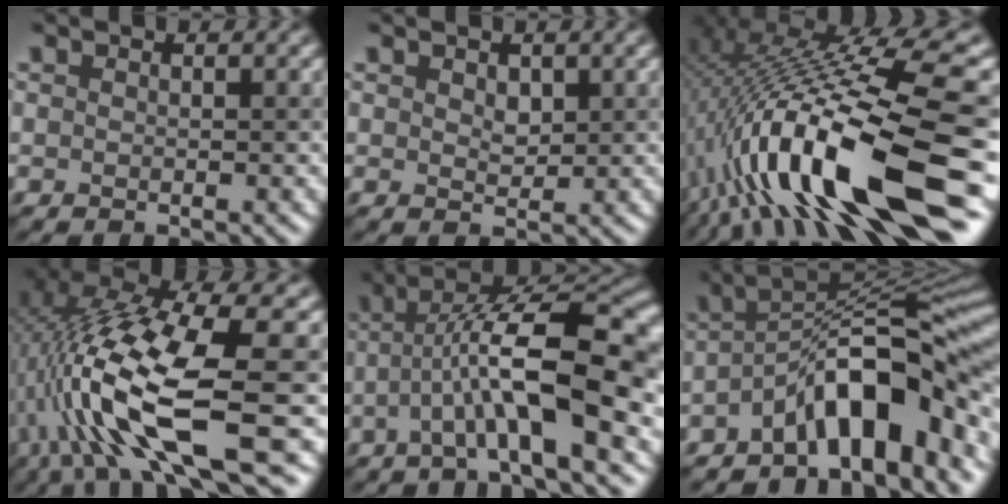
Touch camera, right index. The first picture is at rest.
{"total": 1.4, "force": [0.7, 0.9, 0.8], "torque": [-0.014, -0.003, 0.014]}
{"total": 16.2, "force": [-3.3, 3.7, 15.4], "torque": [-0.264, 0.013, -0.054]}
{"total": 13.1, "force": [-1.3, 4.0, 12.4], "torque": [-0.248, -0.003, -0.019]}
{"total": 9.8, "force": [-1.8, 2.5, 9.3], "torque": [-0.160, 0.024, -0.037]}
{"total": 10.6, "force": [-4.7, 4.0, 8.6], "torque": [-0.109, 0.017, -0.093]}